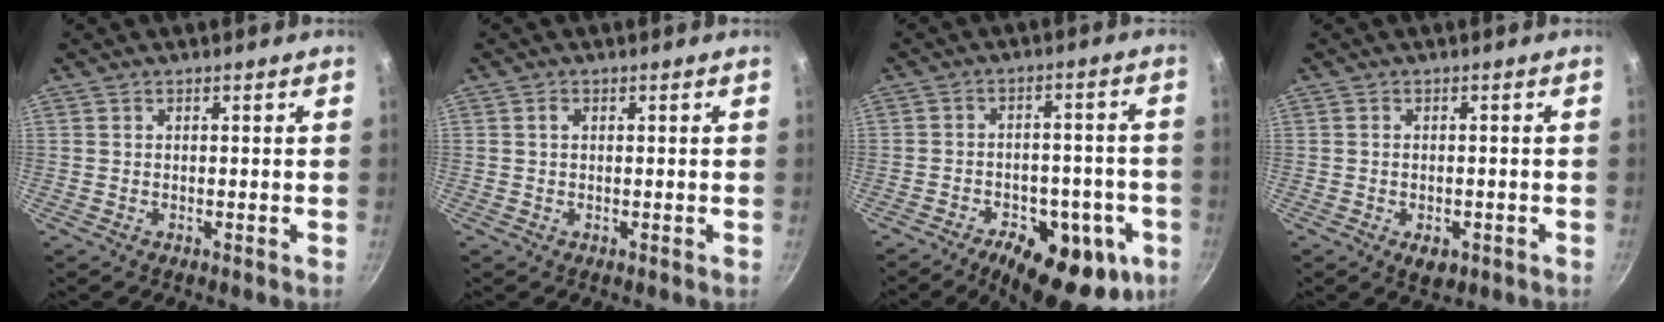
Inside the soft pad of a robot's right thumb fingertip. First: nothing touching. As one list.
[{"total": 1.1, "force": [0.3, 0.7, 0.8], "torque": [-0.014, 0.004, 0.003]}, {"total": 19.7, "force": [-9.4, 9.7, 14.3], "torque": [-0.156, 0.021, -0.122]}, {"total": 3.5, "force": [-1.4, 2.1, 2.4], "torque": [-0.034, 0.002, -0.015]}]